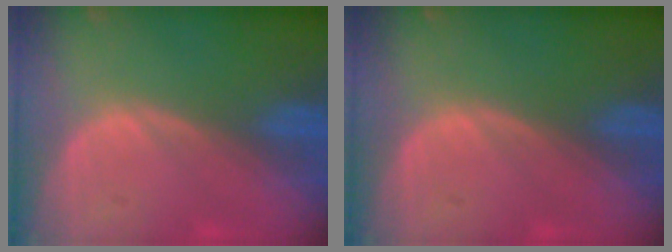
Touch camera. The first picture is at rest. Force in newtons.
{"total": 0.0}